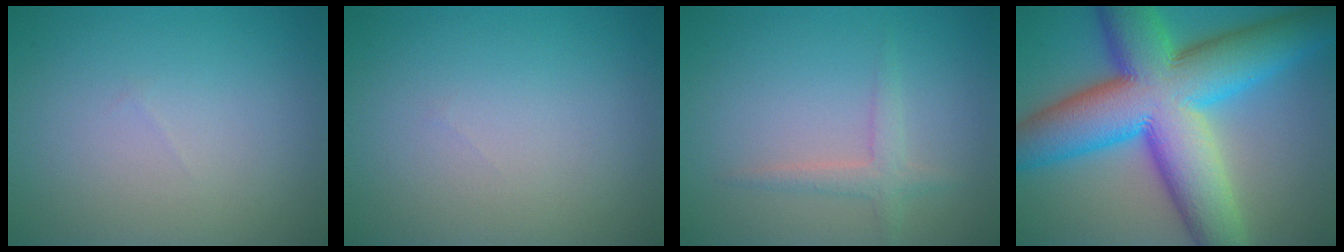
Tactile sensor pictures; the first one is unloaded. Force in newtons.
{"total": 0.0}
{"total": 1.9, "press": 1.9, "slide": 0.1}
{"total": 16.3, "press": 16.3, "slide": 0.1}